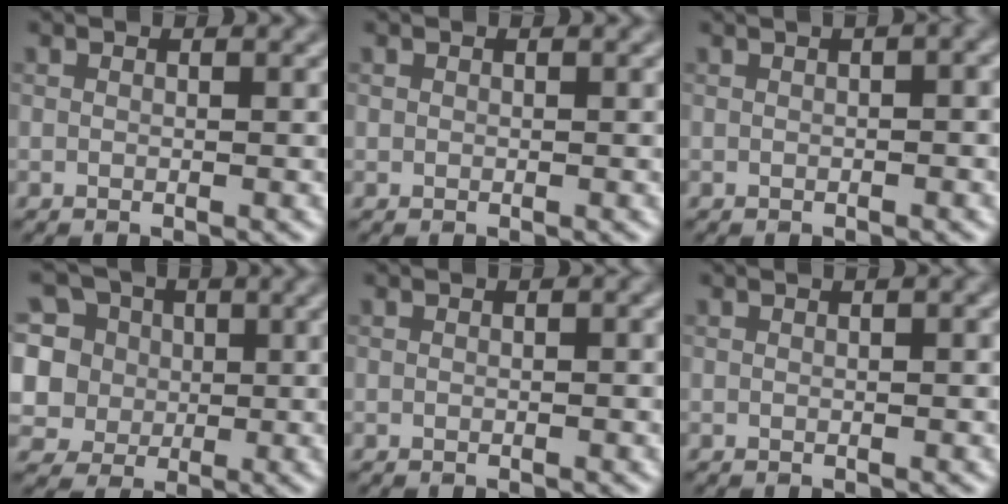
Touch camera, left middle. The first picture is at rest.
{"total": 0.0}
{"total": 5.4, "force": [1.9, 2.5, 4.5], "torque": [-0.033, 0.037, 0.002]}
{"total": 10.8, "force": [4.1, 8.8, 4.6], "torque": [-0.108, 0.042, 0.052]}
{"total": 0.6, "force": [0.1, 0.1, 0.6], "torque": [-0.010, 0.004, 0.001]}
{"total": 1.5, "force": [0.3, 0.4, 1.4], "torque": [-0.020, 0.007, 0.000]}